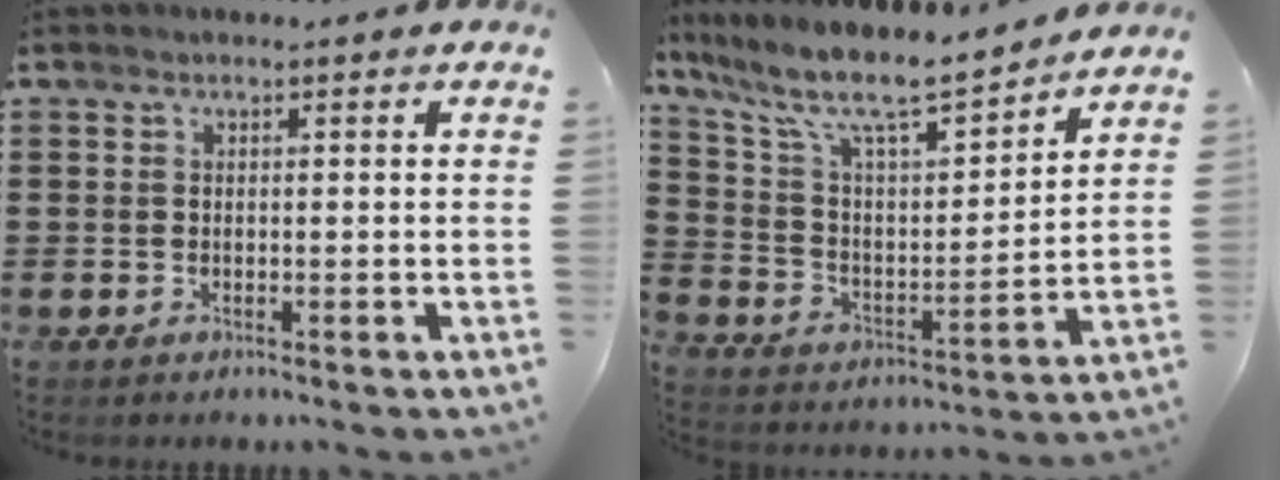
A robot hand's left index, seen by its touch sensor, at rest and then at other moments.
{"total": 9.9, "force": [8.2, 1.9, 5.1], "torque": [-0.136, -0.052, 0.138]}